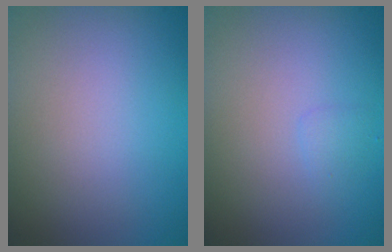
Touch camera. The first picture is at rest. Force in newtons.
{"total": 0.8, "press": 0.7, "slide": 0.1}